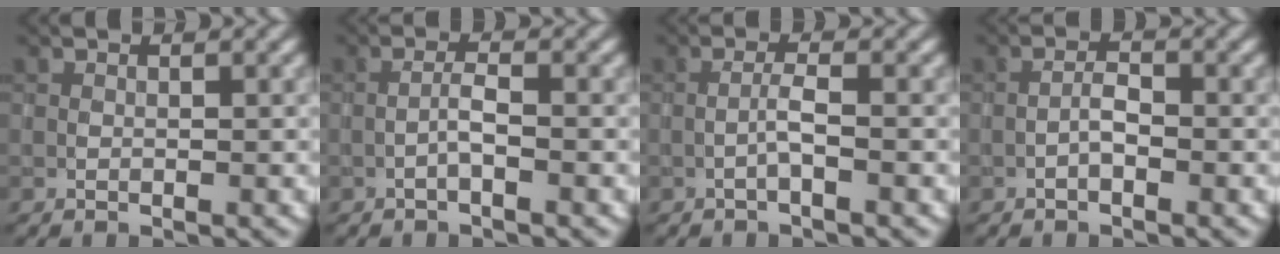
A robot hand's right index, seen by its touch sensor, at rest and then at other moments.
{"total": 1.5, "force": [-0.7, 0.1, 1.3], "torque": [-0.024, 0.007, -0.016]}
{"total": 1.5, "force": [-0.7, 0.0, 1.3], "torque": [-0.026, 0.007, -0.014]}
{"total": 1.4, "force": [-0.7, 0.4, 1.1], "torque": [-0.023, 0.006, -0.016]}